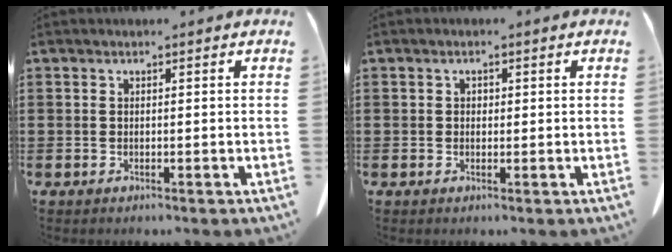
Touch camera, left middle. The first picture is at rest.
{"total": 0.8, "force": [0.3, 0.6, 0.4], "torque": [-0.010, 0.003, 0.006]}